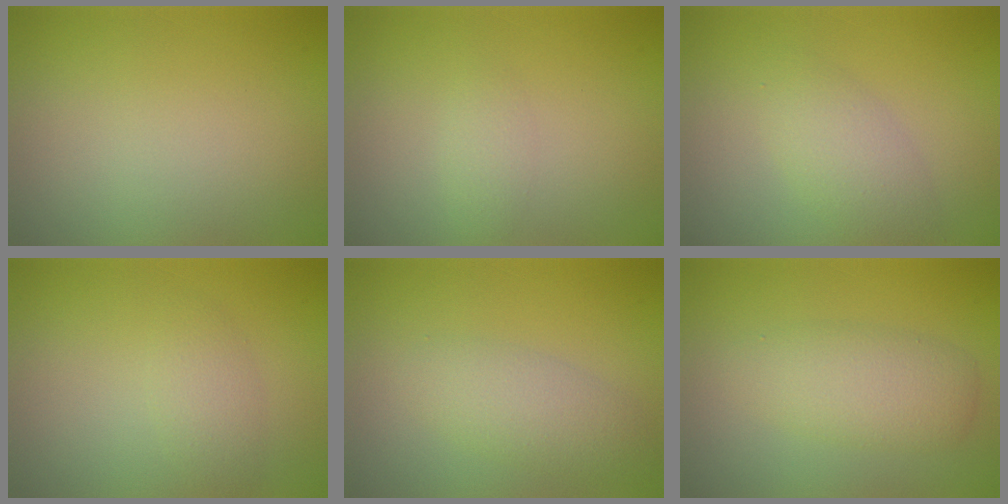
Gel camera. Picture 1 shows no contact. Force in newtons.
{"total": 1.1, "press": 1.1, "slide": 0.0}
{"total": 2.7, "press": 2.7, "slide": 0.1}
{"total": 1.7, "press": 1.7, "slide": 0.0}
{"total": 3.0, "press": 3.0, "slide": 0.2}
{"total": 2.9, "press": 2.9, "slide": 0.2}